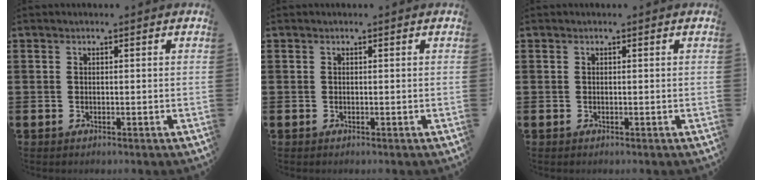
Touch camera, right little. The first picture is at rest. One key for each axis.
{"total": 0.0}
{"total": 0.0}